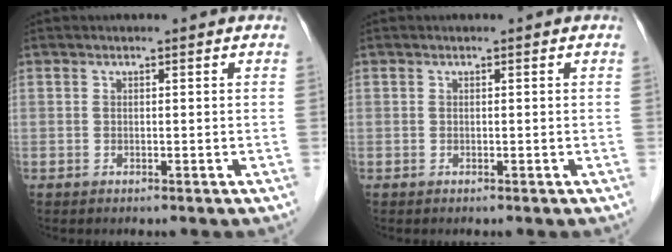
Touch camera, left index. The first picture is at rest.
{"total": 0.0}